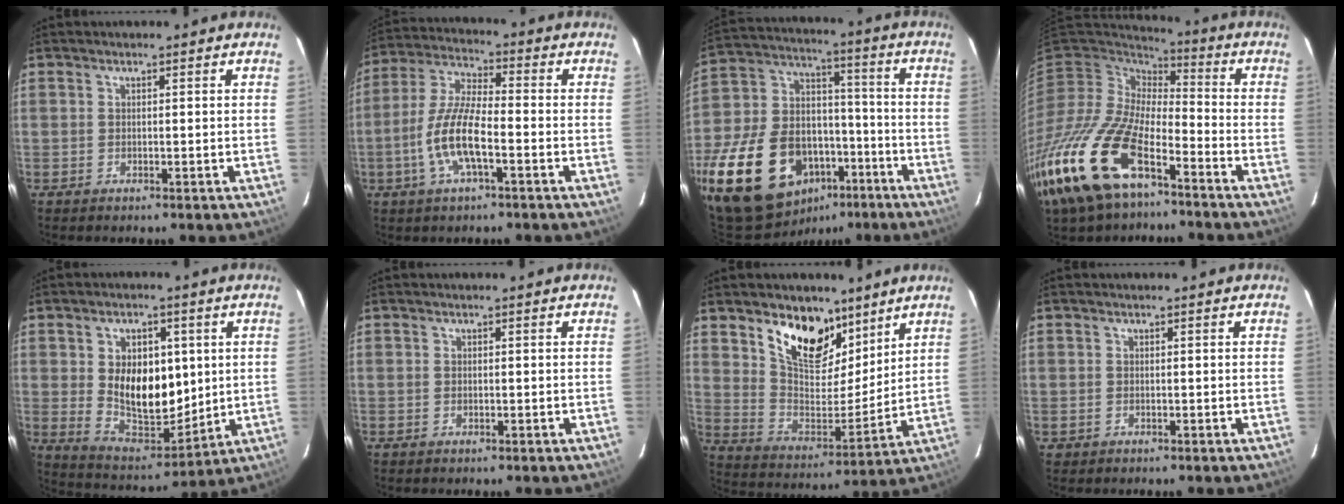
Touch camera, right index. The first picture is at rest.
{"total": 11.3, "force": [-3.9, 3.1, 10.1], "torque": [-0.217, 0.000, -0.076]}
{"total": 26.8, "force": [-13.3, 17.0, 16.0], "torque": [-0.359, 0.013, -0.194]}
{"total": 22.2, "force": [-12.4, 10.3, 15.3], "torque": [-0.341, -0.035, -0.238]}
{"total": 13.9, "force": [2.1, 8.7, 10.7], "torque": [-0.191, -0.008, 0.055]}
{"total": 0.0}
{"total": 16.0, "force": [10.4, 8.1, 9.1], "torque": [-0.161, -0.009, 0.188]}
{"total": 1.0, "force": [-0.2, 0.9, 0.0], "torque": [0.001, 0.000, -0.001]}